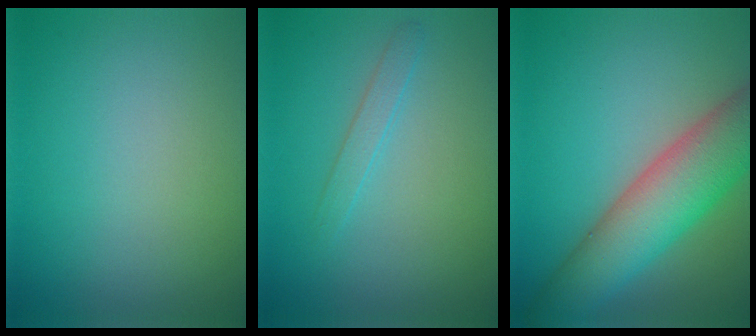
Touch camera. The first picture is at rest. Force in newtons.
{"total": 1.3, "press": 1.3, "slide": 0.1}
{"total": 8.7, "press": 8.7, "slide": 0.5}